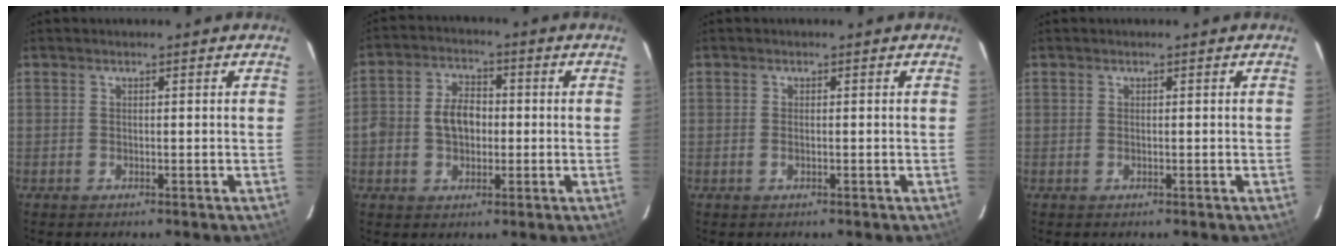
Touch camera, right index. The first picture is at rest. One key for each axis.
{"total": 7.0, "fx": -0.7, "fy": 5.0, "fz": 4.9, "tx": -0.096, "ty": 0.019, "tz": -0.009}
{"total": 0.8, "fx": -0.2, "fy": 0.2, "fz": 0.7, "tx": -0.015, "ty": 0.000, "tz": -0.004}
{"total": 0.0}